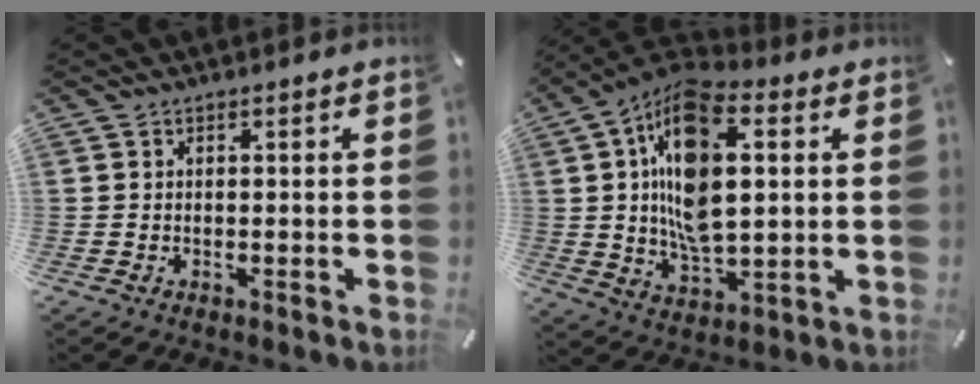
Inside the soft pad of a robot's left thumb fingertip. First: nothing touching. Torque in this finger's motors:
{"motor_torque": [2.10, 2.91, 1.54, 0.59, 0.36]}